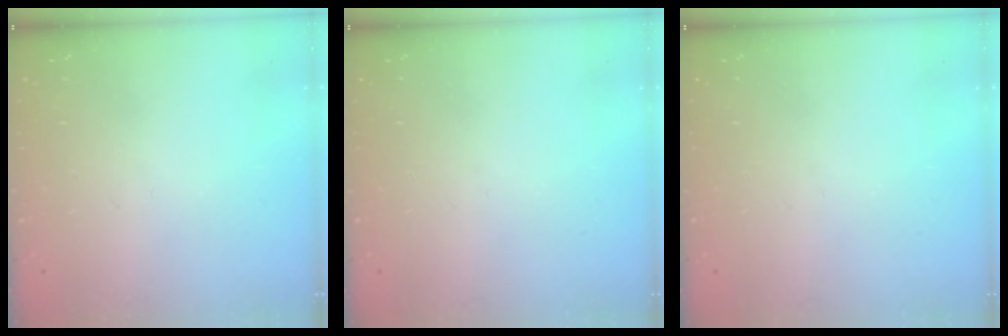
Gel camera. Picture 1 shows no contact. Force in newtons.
{"total": 0.0}
{"total": 0.0}